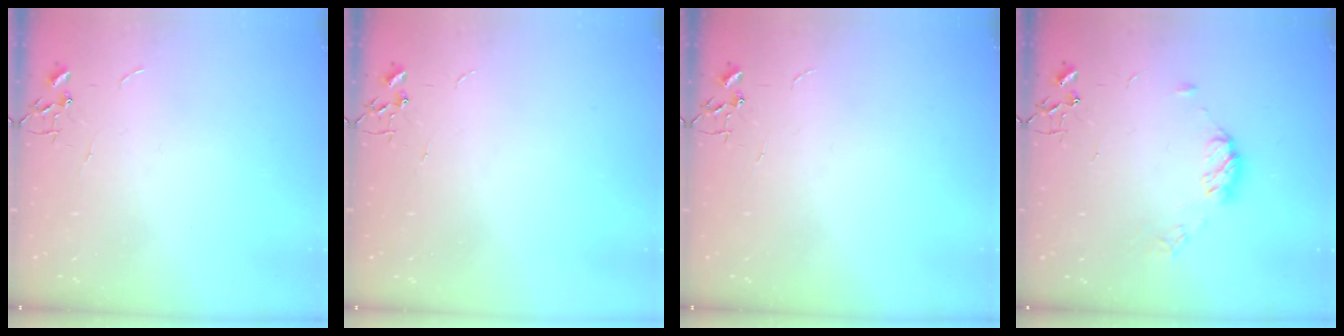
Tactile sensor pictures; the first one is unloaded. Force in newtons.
{"total": 0.0}
{"total": 0.0}
{"total": 8.0, "press": 8.0, "slide": 0.5}